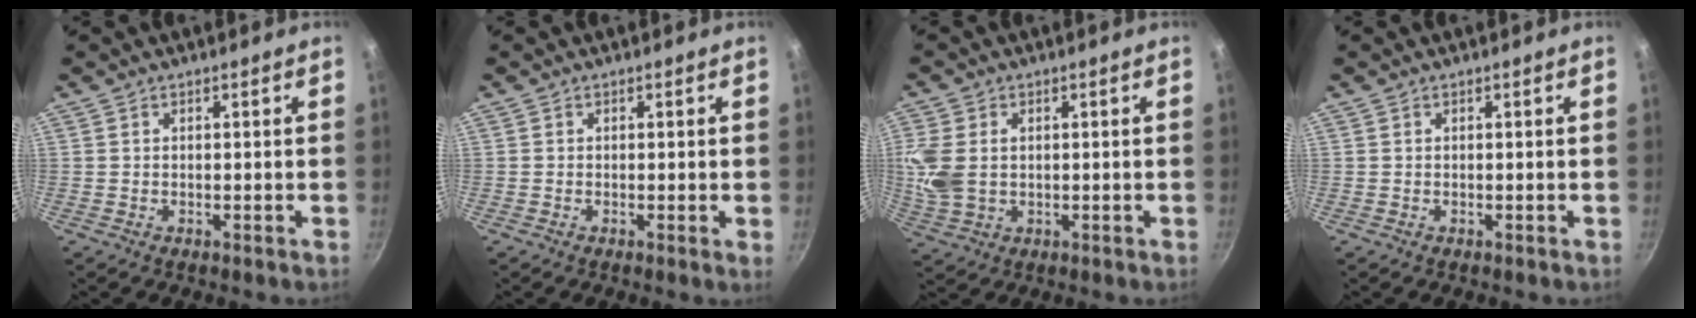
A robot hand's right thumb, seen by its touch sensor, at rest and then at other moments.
{"total": 0.9, "force": [0.0, 0.1, 0.9], "torque": [-0.013, -0.003, -0.003]}
{"total": 8.2, "force": [0.9, 5.8, 5.7], "torque": [-0.126, -0.001, 0.021]}
{"total": 0.0}